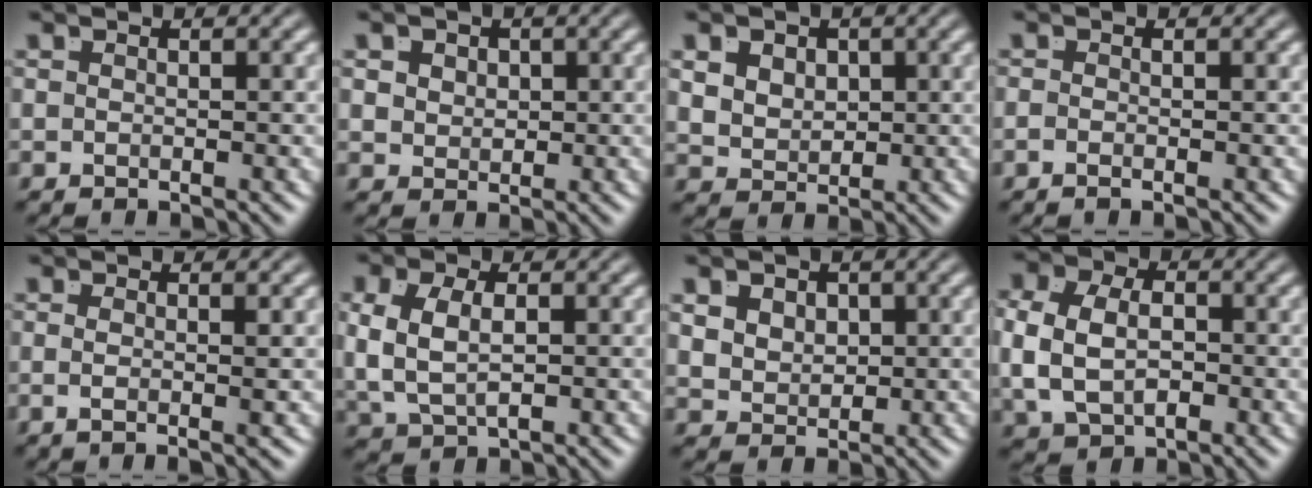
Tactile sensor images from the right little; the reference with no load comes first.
{"total": 2.0, "force": [0.8, 1.4, 1.1], "torque": [-0.020, -0.012, 0.025]}
{"total": 4.3, "force": [0.8, 3.6, 2.2], "torque": [-0.055, -0.022, 0.026]}
{"total": 1.1, "force": [-0.8, -0.5, 0.6], "torque": [-0.008, -0.005, -0.012]}
{"total": 2.1, "force": [-0.5, -0.9, 1.8], "torque": [-0.030, -0.012, -0.002]}
{"total": 5.8, "force": [0.3, 4.4, 3.8], "torque": [-0.098, -0.015, 0.016]}
{"total": 3.7, "force": [1.0, 3.1, 1.9], "torque": [-0.046, -0.019, 0.029]}
{"total": 5.9, "force": [-0.1, 4.5, 3.8], "torque": [-0.082, -0.014, 0.006]}